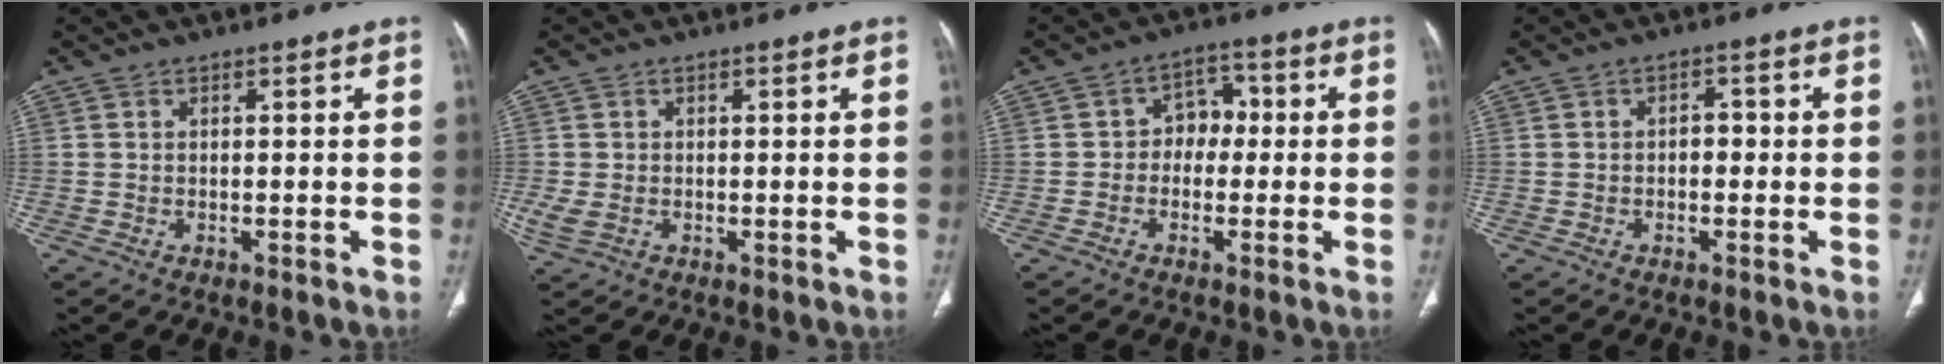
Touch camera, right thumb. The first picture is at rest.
{"total": 3.2, "force": [-0.3, 2.2, 2.2], "torque": [-0.061, -0.001, 0.000]}
{"total": 5.5, "force": [-0.4, 4.3, 3.4], "torque": [-0.016, 0.024, -0.019]}
{"total": 2.4, "force": [-0.2, 1.7, 1.8], "torque": [-0.013, 0.010, -0.009]}